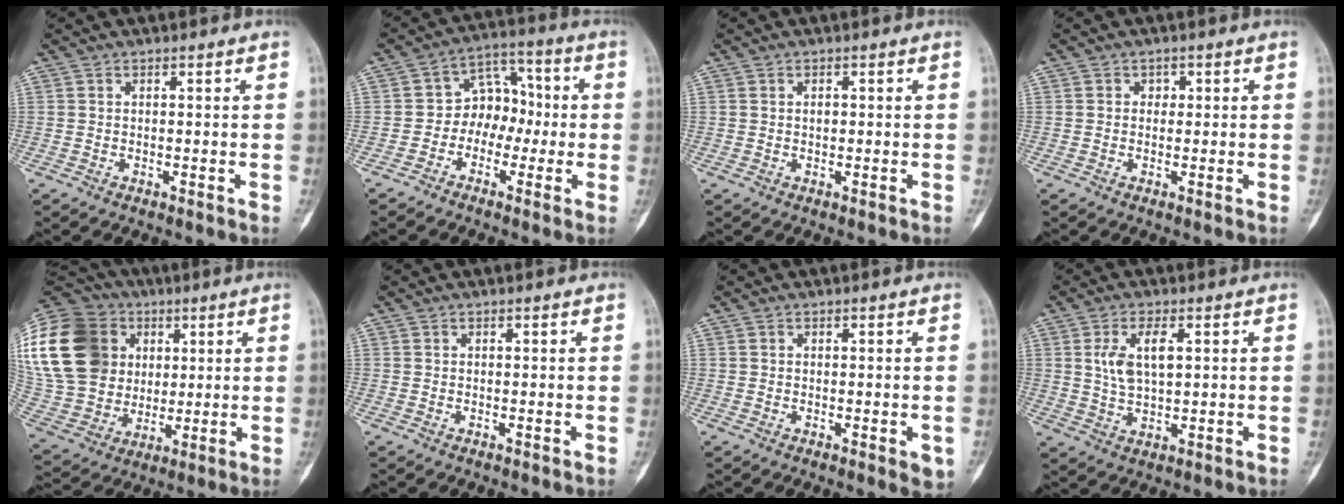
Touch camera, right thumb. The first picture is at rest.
{"total": 8.7, "force": [-1.4, 6.9, 5.0], "torque": [-0.036, 0.041, -0.038]}
{"total": 1.0, "force": [0.2, 0.7, 0.7], "torque": [-0.009, 0.002, 0.004]}
{"total": 1.3, "force": [0.3, 1.1, 0.5], "torque": [0.004, 0.002, -0.001]}
{"total": 30.0, "force": [7.8, 24.2, 16.0], "torque": [-0.361, 0.048, 0.161]}
{"total": 0.0}
{"total": 3.1, "force": [-0.8, 1.3, 2.8], "torque": [-0.018, 0.000, -0.004]}
{"total": 6.6, "force": [1.7, 2.9, 5.7], "torque": [-0.111, -0.006, 0.037]}